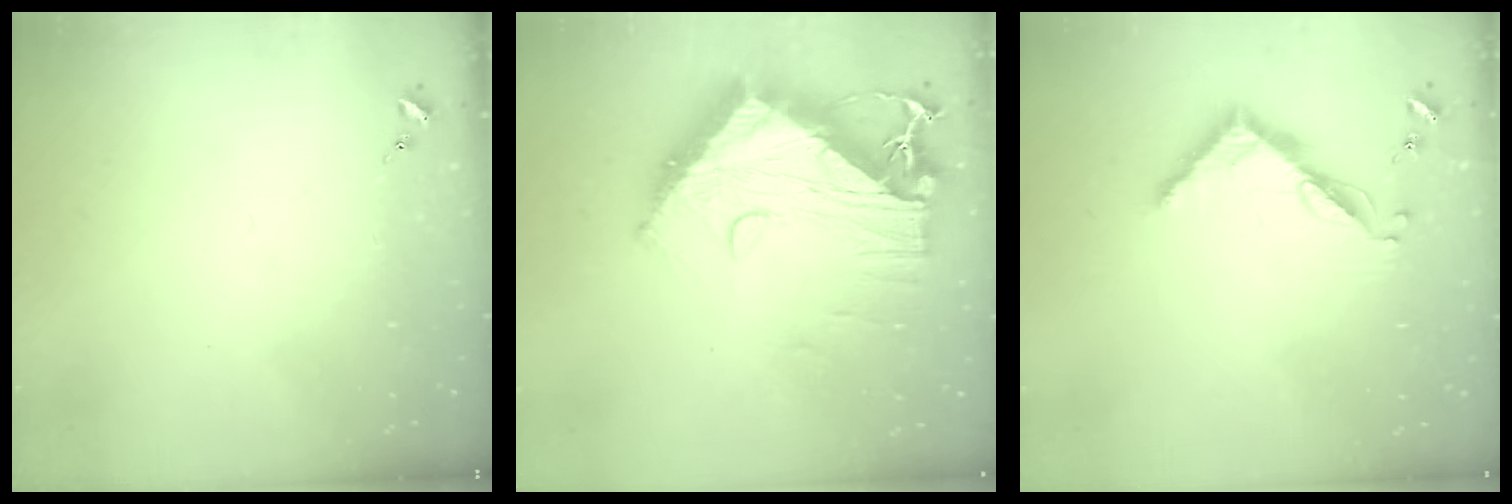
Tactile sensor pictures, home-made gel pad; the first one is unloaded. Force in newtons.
{"total": 21.2, "press": 21.1, "slide": 2.0}
{"total": 7.6, "press": 7.5, "slide": 0.6}